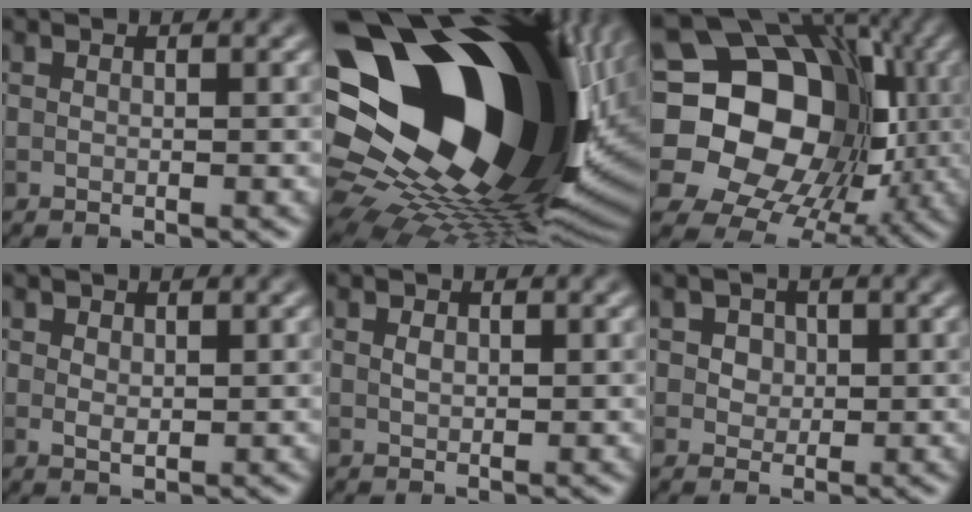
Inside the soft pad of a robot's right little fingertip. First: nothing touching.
{"total": 22.7, "force": [3.7, 13.9, 17.5], "torque": [-0.304, -0.033, 0.077]}
{"total": 21.7, "force": [1.1, 18.5, 11.4], "torque": [-0.180, 0.018, -0.016]}
{"total": 1.3, "force": [0.5, 0.9, 0.8], "torque": [-0.012, -0.003, 0.012]}
{"total": 1.0, "force": [0.3, 0.7, 0.6], "torque": [-0.013, 0.000, 0.006]}
{"total": 2.8, "force": [1.2, 2.1, 1.3], "torque": [-0.022, 0.005, 0.015]}